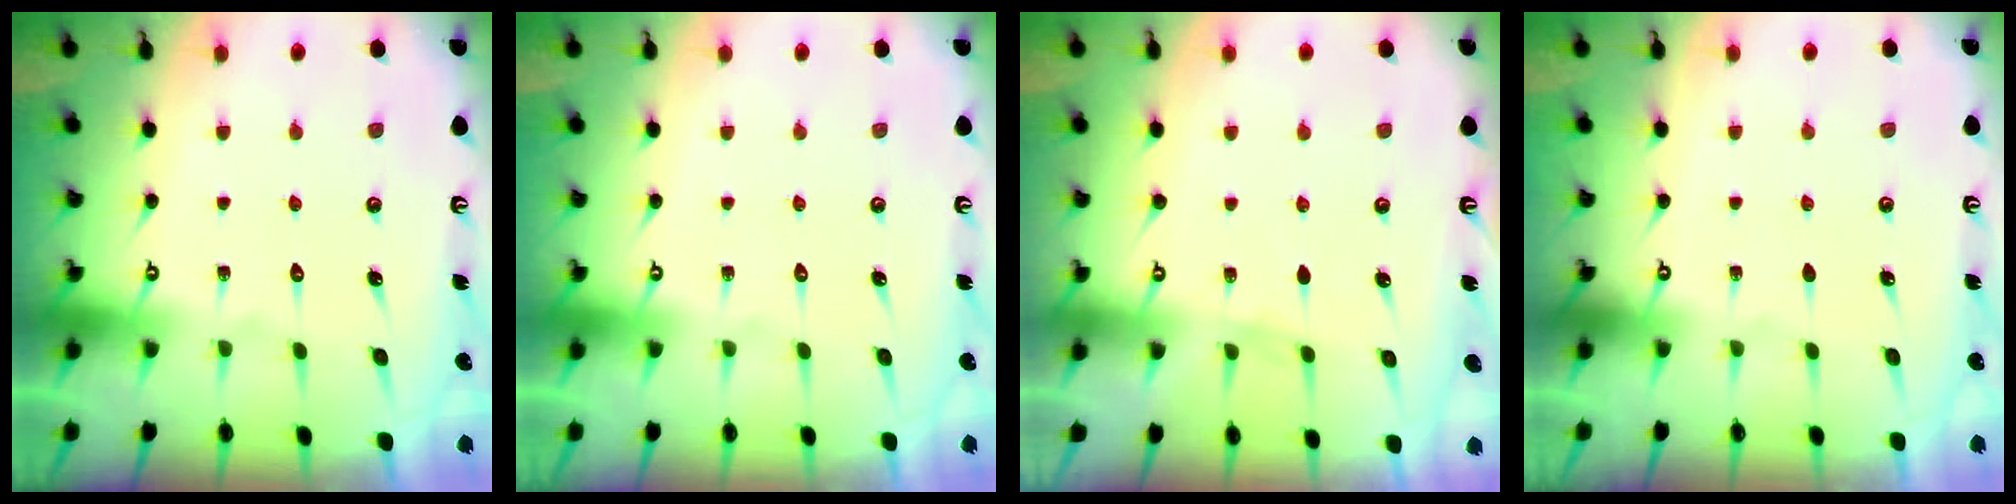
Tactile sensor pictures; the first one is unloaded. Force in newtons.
{"total": 0.0}
{"total": 4.6, "press": 4.5, "slide": 0.6}
{"total": 0.0}